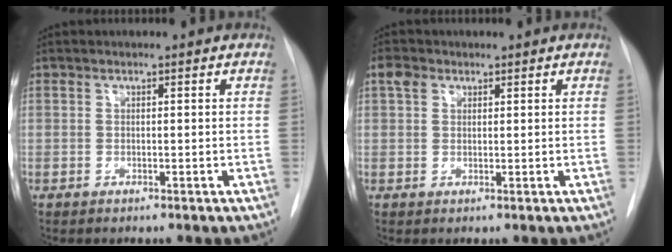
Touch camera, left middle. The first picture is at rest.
{"total": 2.3, "force": [1.3, 1.7, 0.9], "torque": [-0.020, 0.012, 0.020]}